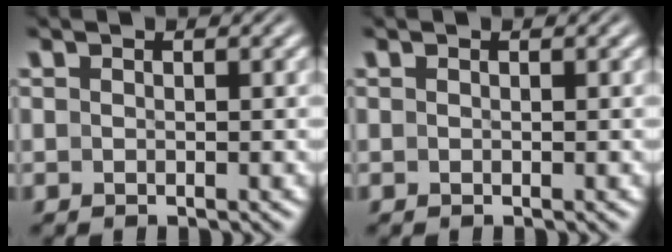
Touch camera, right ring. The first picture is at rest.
{"total": 0.0}